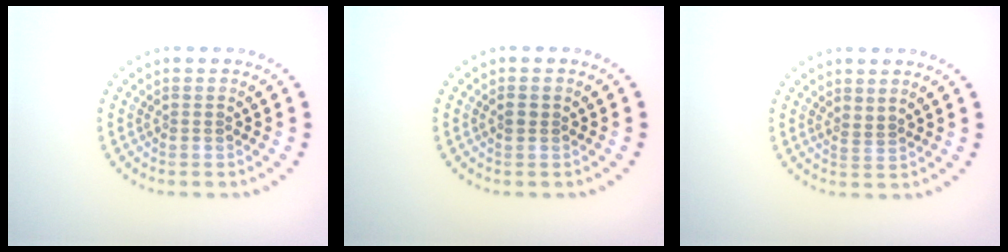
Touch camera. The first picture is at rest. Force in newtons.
{"total": 0.9, "press": 0.8, "slide": 0.3}
{"total": 0.7, "press": 0.4, "slide": 0.6}